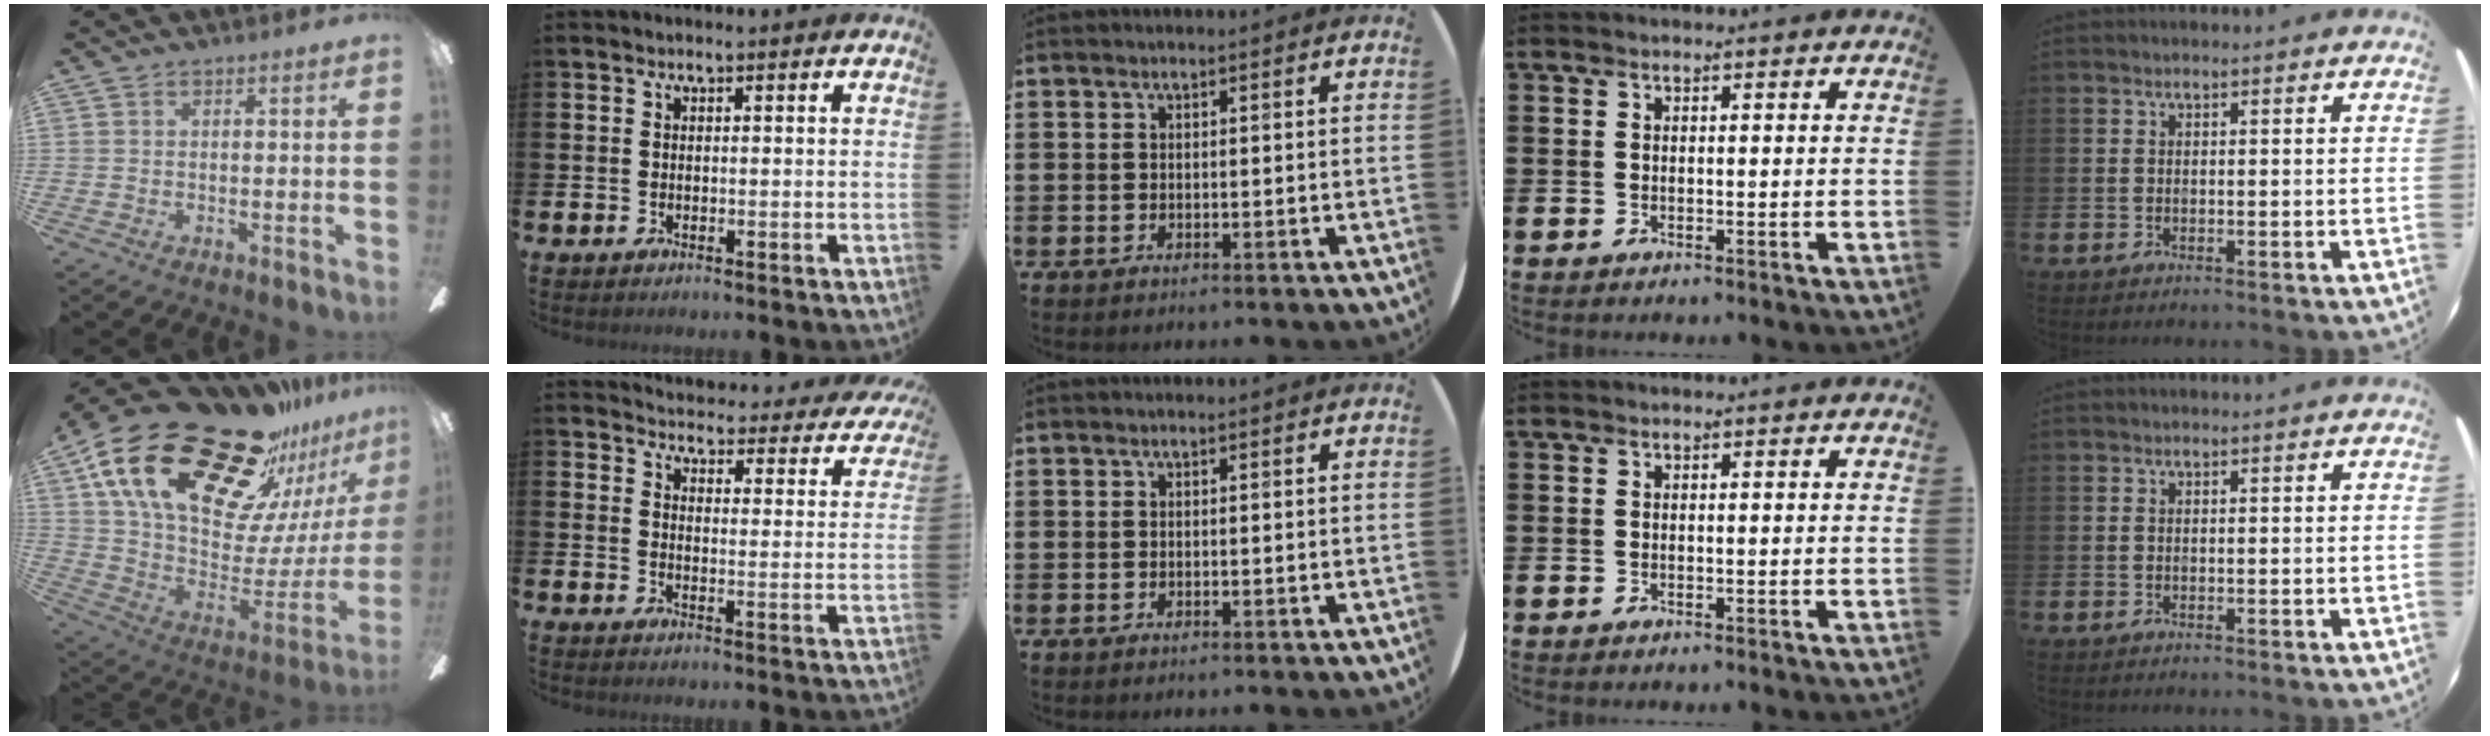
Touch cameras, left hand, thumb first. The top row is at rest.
{"thumb": {"total": 33.1, "force": [22.0, 15.2, 19.5], "torque": [-0.298, -0.168, 0.423]}, "index": {"total": 3.5, "force": [3.4, 0.7, 0.4], "torque": [-0.020, -0.037, 0.050]}}